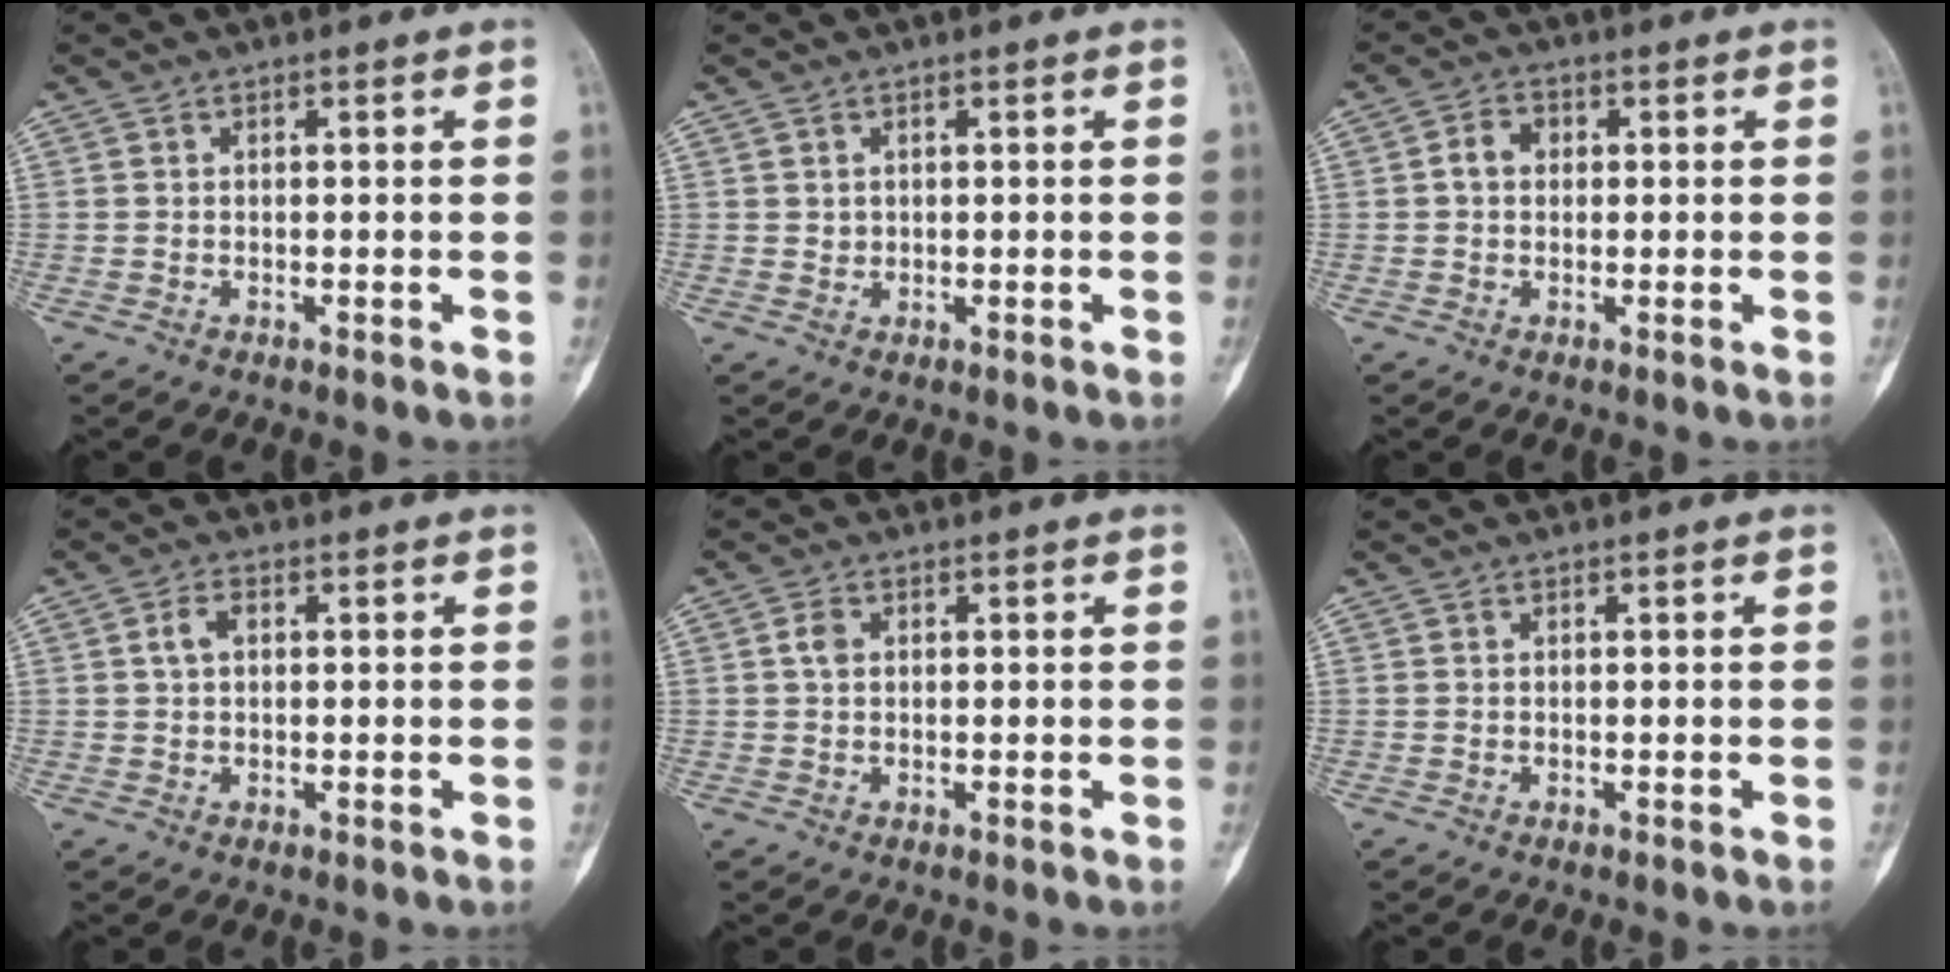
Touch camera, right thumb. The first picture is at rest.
{"total": 0.9, "force": [0.4, 0.8, 0.2], "torque": [0.003, -0.001, 0.007]}
{"total": 3.5, "force": [0.3, 2.8, 2.1], "torque": [-0.028, 0.013, 0.000]}
{"total": 2.7, "force": [0.5, 1.7, 2.1], "torque": [-0.041, 0.009, 0.009]}
{"total": 2.0, "force": [0.4, 1.4, 1.4], "torque": [-0.025, 0.004, 0.007]}
{"total": 0.0}